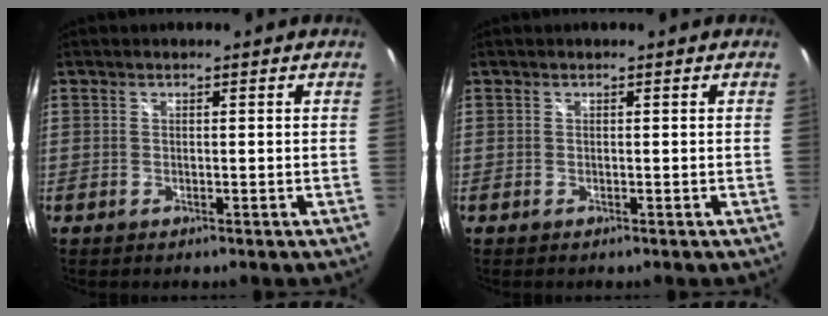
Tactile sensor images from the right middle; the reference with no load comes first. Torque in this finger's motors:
{"motor_torque": [0.00, 0.00, 0.00, 0.01]}